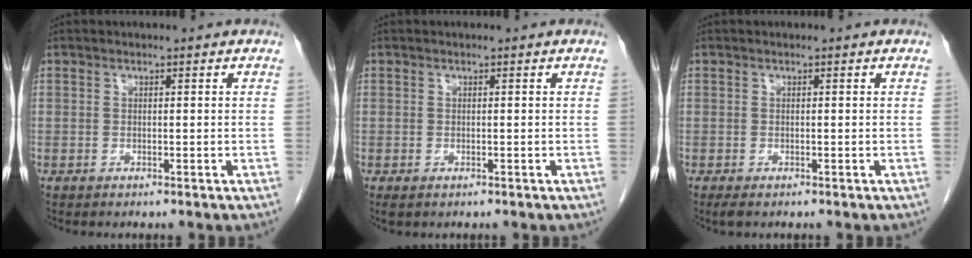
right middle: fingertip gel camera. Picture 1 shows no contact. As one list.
[{"total": 1.2, "force": [-0.6, 0.6, 0.7], "torque": [-0.012, -0.002, -0.003]}, {"total": 1.3, "force": [-0.9, 0.5, 0.7], "torque": [-0.011, -0.003, -0.012]}]